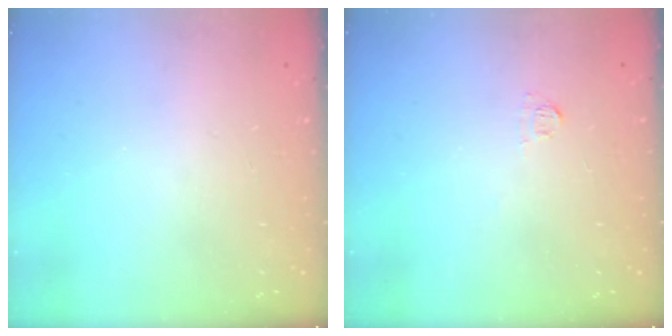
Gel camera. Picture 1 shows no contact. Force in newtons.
{"total": 3.5, "press": 3.5, "slide": 0.5}